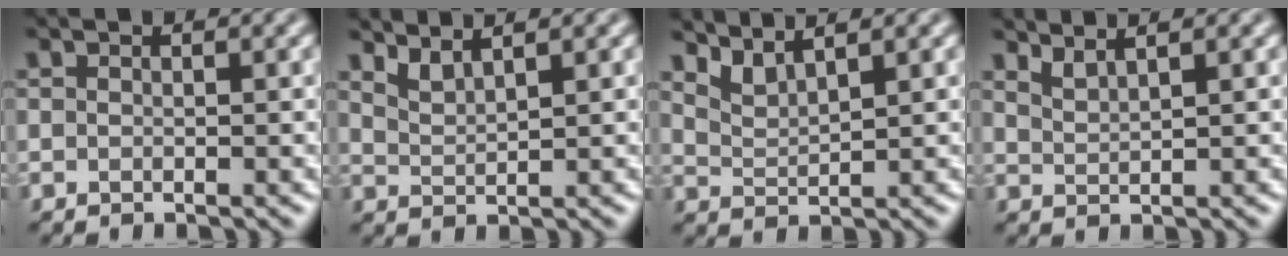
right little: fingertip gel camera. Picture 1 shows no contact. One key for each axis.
{"total": 3.3, "fx": 2.2, "fy": -2.1, "fz": -1.4, "tx": 0.021, "ty": 0.000, "tz": 0.038}
{"total": 3.7, "fx": 2.7, "fy": -2.0, "fz": -1.4, "tx": 0.016, "ty": -0.002, "tz": 0.048}
{"total": 3.1, "fx": 2.1, "fy": -2.0, "fz": -1.2, "tx": 0.019, "ty": 0.004, "tz": 0.038}